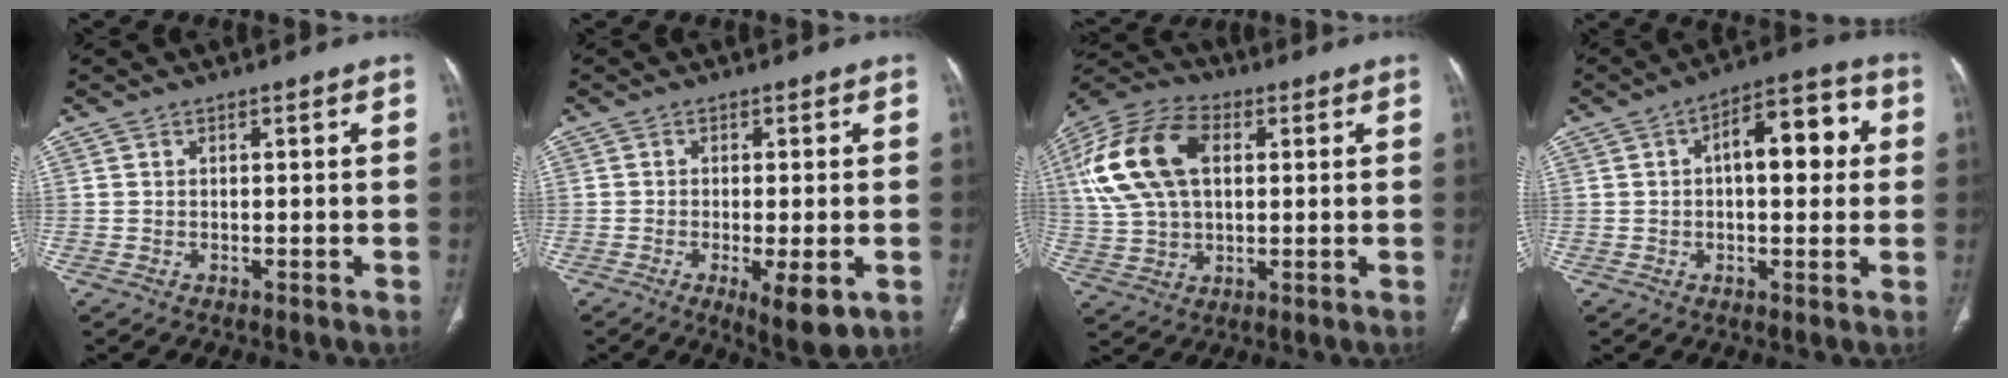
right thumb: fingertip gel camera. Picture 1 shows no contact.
{"total": 7.0, "force": [-2.4, 2.0, 6.2], "torque": [-0.097, -0.017, -0.033]}
{"total": 18.3, "force": [4.4, 11.3, 13.8], "torque": [-0.277, 0.017, 0.078]}
{"total": 11.7, "force": [2.0, 5.7, 10.1], "torque": [-0.111, 0.027, 0.022]}